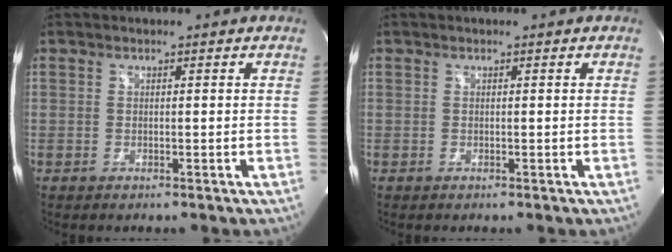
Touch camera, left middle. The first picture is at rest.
{"total": 0.0}